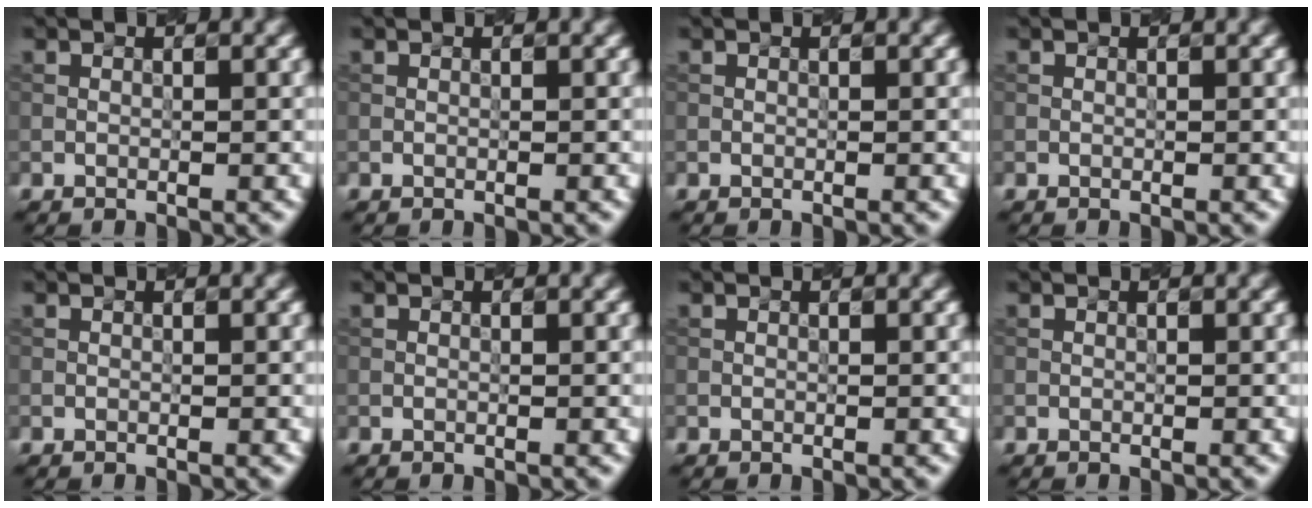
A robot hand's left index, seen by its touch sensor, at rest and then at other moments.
{"total": 0.0}
{"total": 0.0}
{"total": 0.0}
{"total": 0.0}
{"total": 0.0}
{"total": 0.0}
{"total": 0.0}